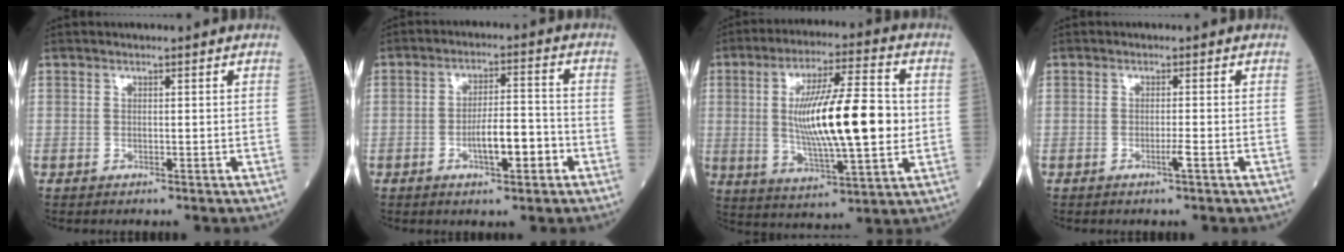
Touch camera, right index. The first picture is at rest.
{"total": 6.7, "force": [-2.5, 1.6, 6.0], "torque": [-0.106, 0.008, -0.040]}
{"total": 17.1, "force": [0.6, 2.9, 16.8], "torque": [-0.302, 0.002, 0.009]}
{"total": 1.5, "force": [-0.7, -0.3, 1.3], "torque": [-0.027, -0.003, -0.012]}